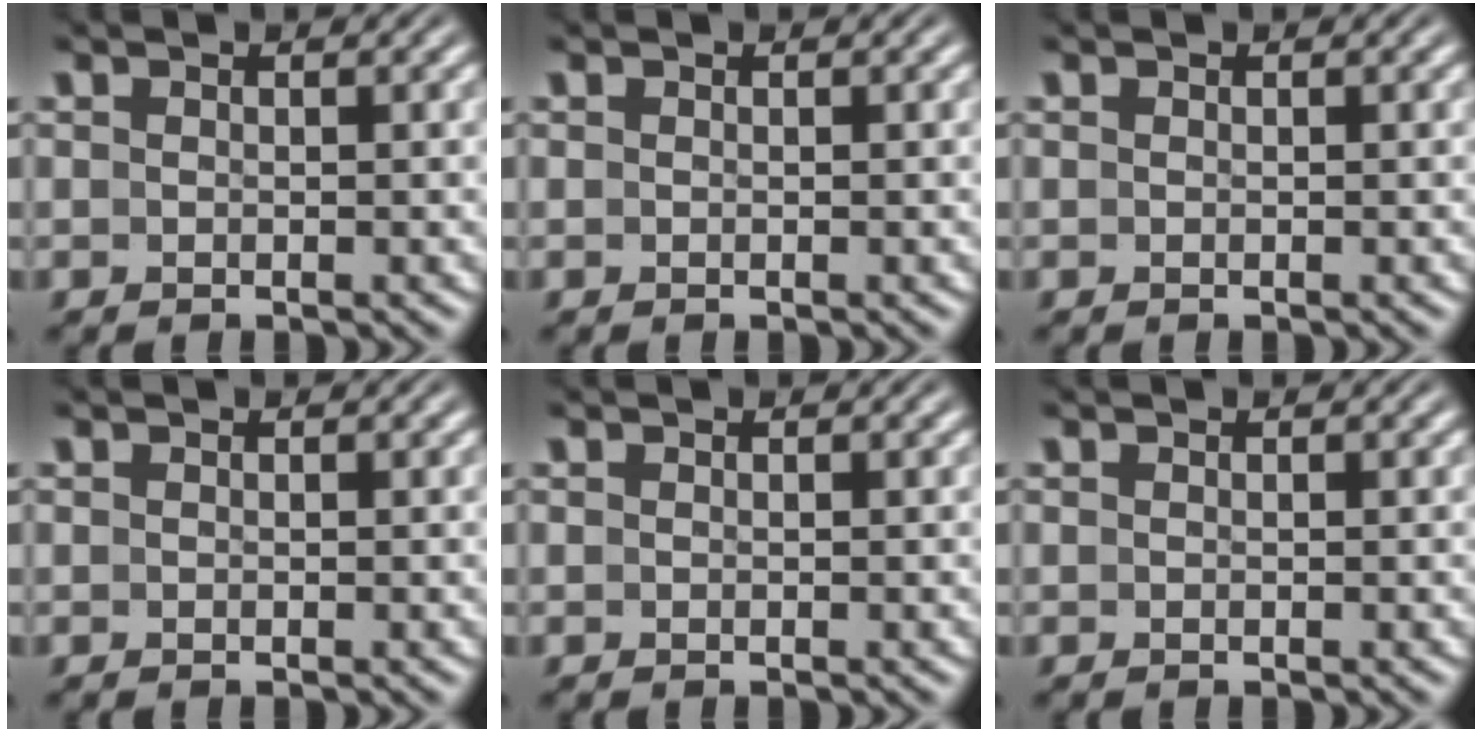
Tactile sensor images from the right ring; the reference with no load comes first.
{"total": 0.0}
{"total": 0.0}
{"total": 0.0}
{"total": 0.0}
{"total": 0.0}